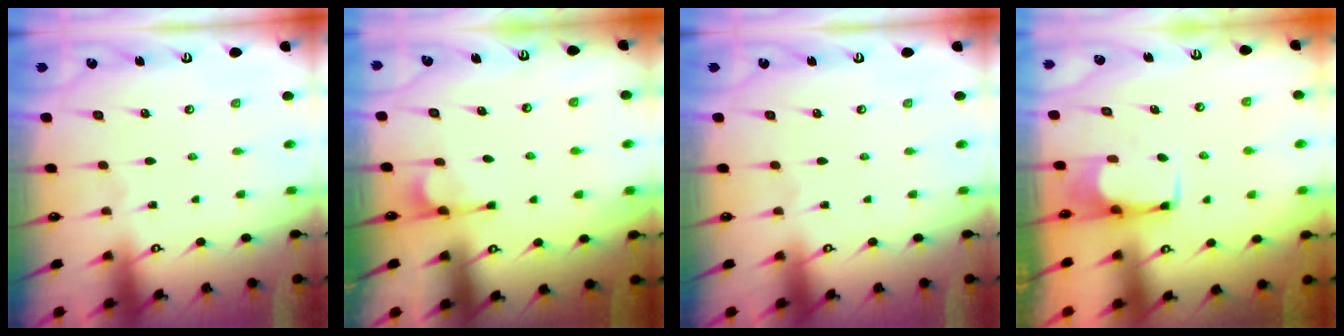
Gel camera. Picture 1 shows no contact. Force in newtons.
{"total": 3.1, "press": 3.1, "slide": 0.6}
{"total": 0.0}
{"total": 2.1, "press": 2.1, "slide": 0.2}